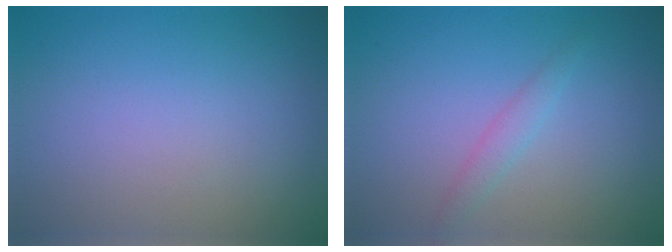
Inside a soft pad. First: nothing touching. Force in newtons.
{"total": 1.4, "press": 1.4, "slide": 0.0}